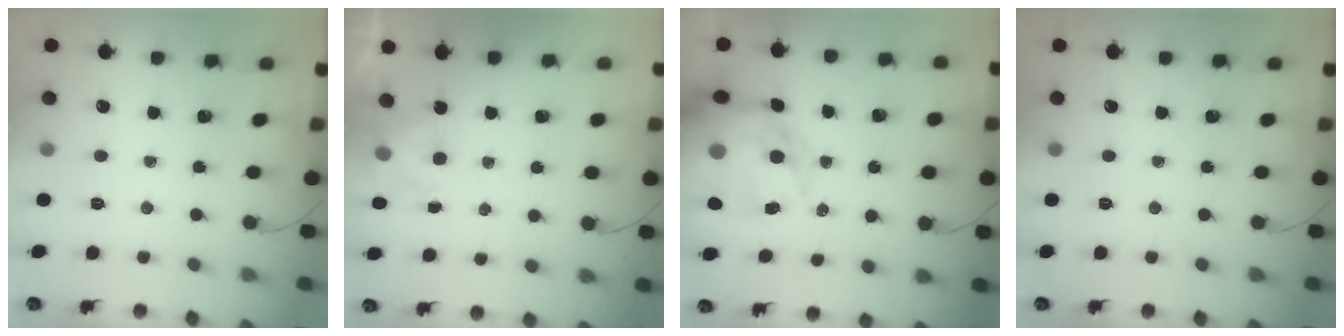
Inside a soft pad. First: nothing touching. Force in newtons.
{"total": 4.0, "press": 3.9, "slide": 1.1}
{"total": 23.6, "press": 23.0, "slide": 5.3}
{"total": 0.0}